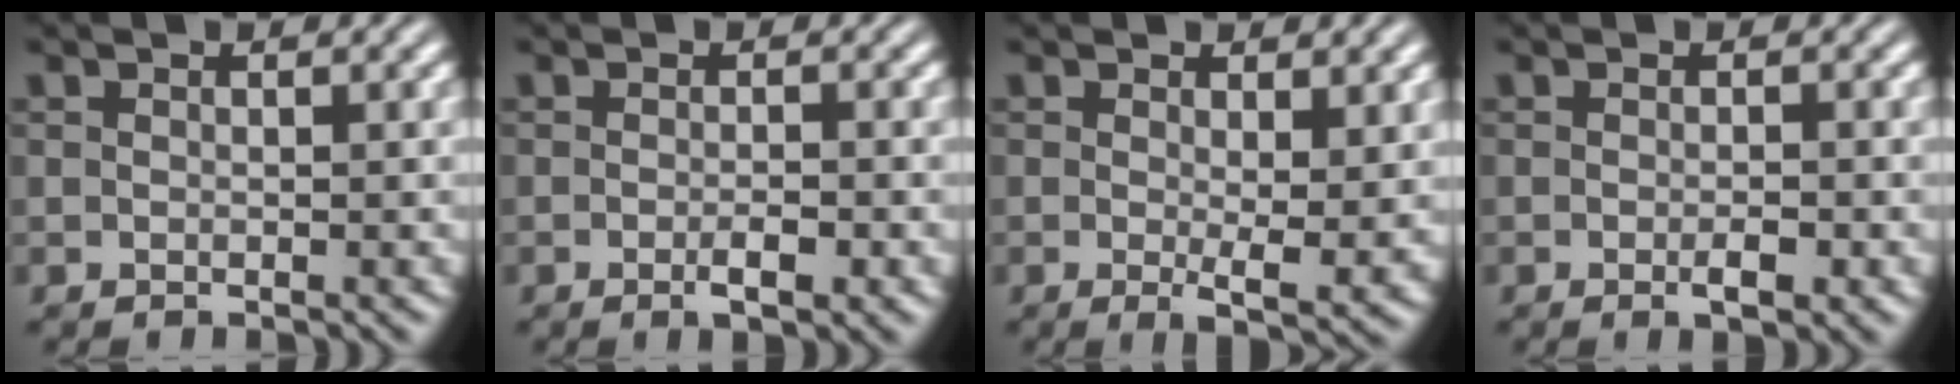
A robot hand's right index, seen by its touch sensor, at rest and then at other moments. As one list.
[{"total": 2.0, "force": [-1.2, 0.4, 1.5], "torque": [-0.020, 0.008, -0.026]}, {"total": 3.0, "force": [-0.4, 0.5, 2.9], "torque": [-0.040, -0.016, -0.005]}, {"total": 1.8, "force": [-1.0, 0.5, 1.3], "torque": [-0.017, 0.007, -0.022]}]